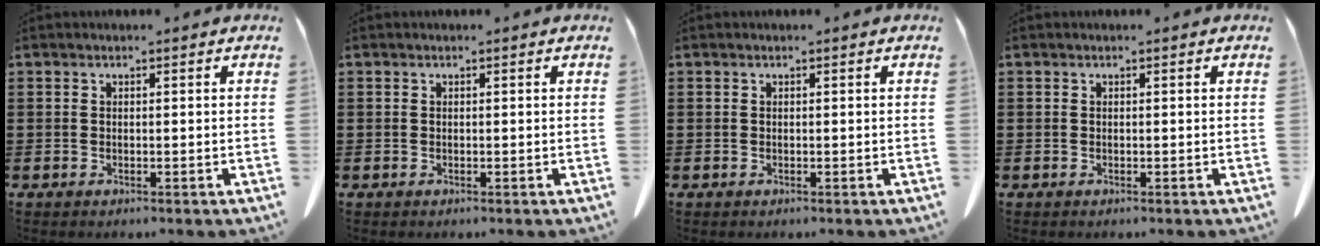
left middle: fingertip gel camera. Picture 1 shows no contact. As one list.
[{"total": 0.0}, {"total": 0.0}, {"total": 0.0}]